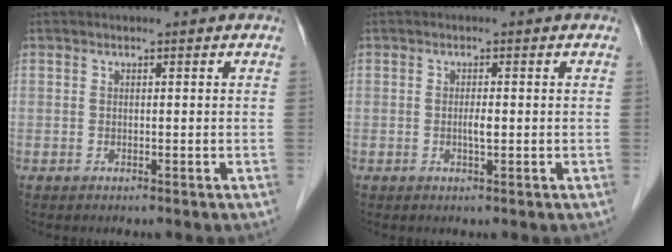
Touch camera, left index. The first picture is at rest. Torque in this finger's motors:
{"motor_torque": [0.28, 0.21, 0.03, 0.00]}